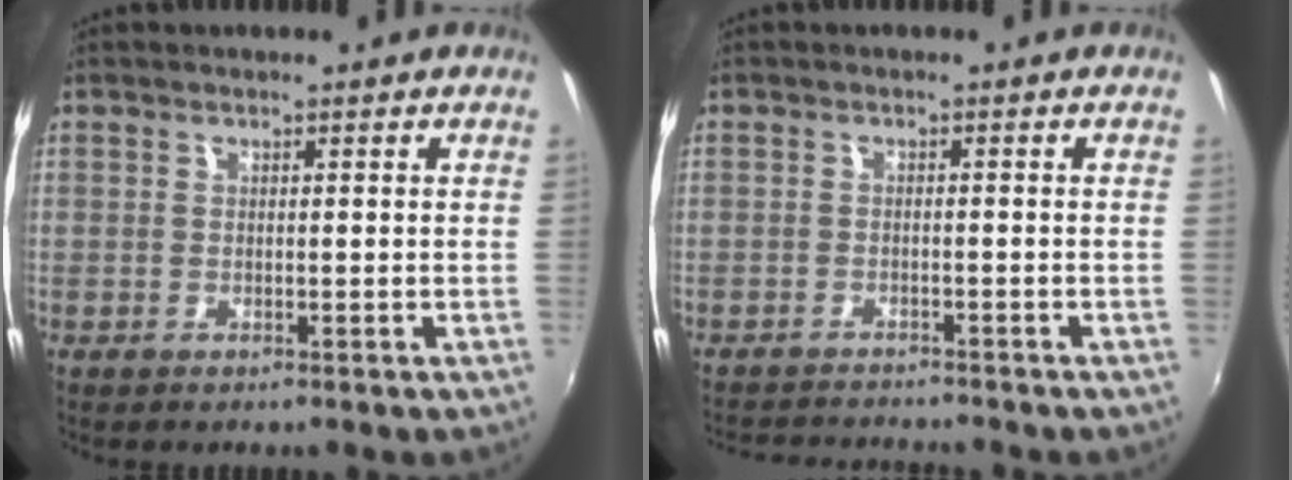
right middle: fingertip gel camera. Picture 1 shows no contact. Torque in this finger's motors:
{"motor_torque": [0.75, -0.99, 0.08, 0.06]}